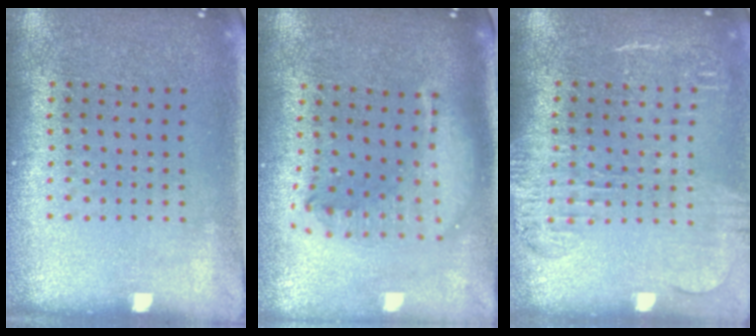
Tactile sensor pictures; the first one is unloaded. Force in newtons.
{"total": 2.1, "press": 1.6, "slide": 1.3}
{"total": 1.7, "press": 1.5, "slide": 0.8}